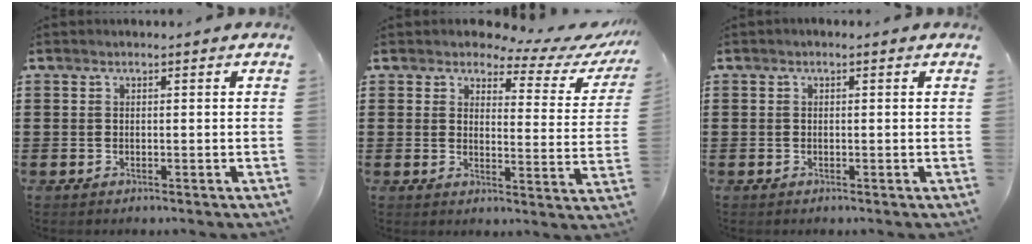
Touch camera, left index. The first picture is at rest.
{"total": 4.5, "force": [3.7, 1.7, 2.0], "torque": [-0.052, -0.017, 0.059]}
{"total": 0.5, "force": [-0.1, 0.5, 0.2], "torque": [-0.005, 0.002, -0.002]}